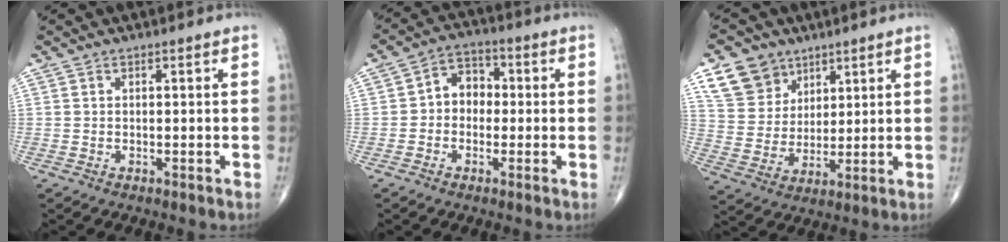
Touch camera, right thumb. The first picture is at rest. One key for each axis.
{"total": 6.4, "fx": -0.3, "fy": 5.2, "fz": 3.8, "tx": -0.026, "ty": 0.025, "tz": -0.020}
{"total": 10.9, "fx": 6.4, "fy": 8.3, "fz": 2.9, "tx": -0.031, "ty": -0.029, "tz": 0.129}